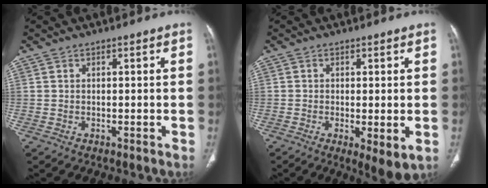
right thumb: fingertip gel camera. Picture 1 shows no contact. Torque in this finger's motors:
{"motor_torque": [-0.06, 0.14, -0.09, -0.13, 0.00]}